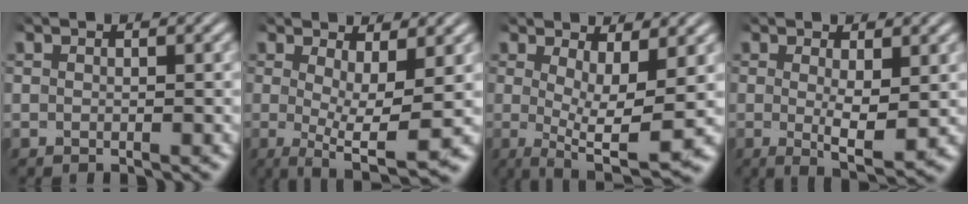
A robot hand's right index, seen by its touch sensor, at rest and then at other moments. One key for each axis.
{"total": 6.2, "fx": -1.8, "fy": 2.3, "fz": 5.4, "tx": -0.088, "ty": -0.034, "tz": -0.016}
{"total": 7.3, "fx": -0.8, "fy": 3.1, "fz": 6.5, "tx": -0.105, "ty": -0.035, "tz": -0.002}
{"total": 4.2, "fx": -0.2, "fy": 1.6, "fz": 3.9, "tx": -0.069, "ty": -0.022, "tz": 0.001}